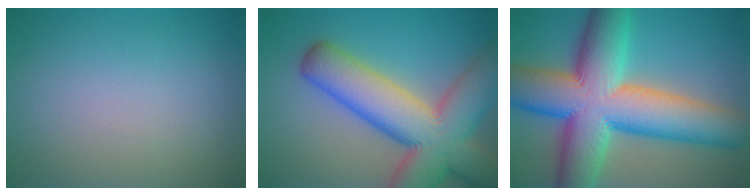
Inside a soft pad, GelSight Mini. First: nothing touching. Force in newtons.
{"total": 13.4, "press": 13.4, "slide": 0.8}
{"total": 15.9, "press": 15.9, "slide": 0.6}